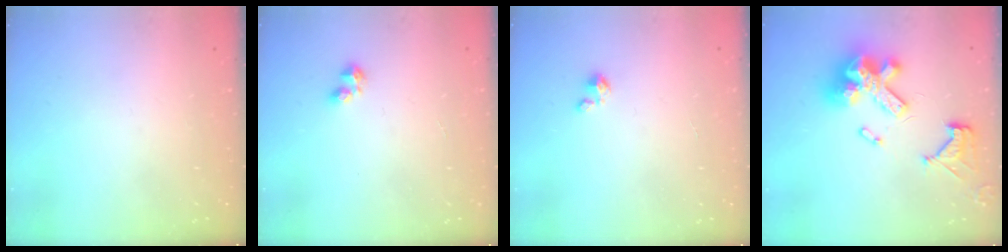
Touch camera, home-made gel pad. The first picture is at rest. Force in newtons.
{"total": 2.9, "press": 2.8, "slide": 0.5}
{"total": 1.3, "press": 1.3, "slide": 0.1}
{"total": 17.3, "press": 17.2, "slide": 1.9}